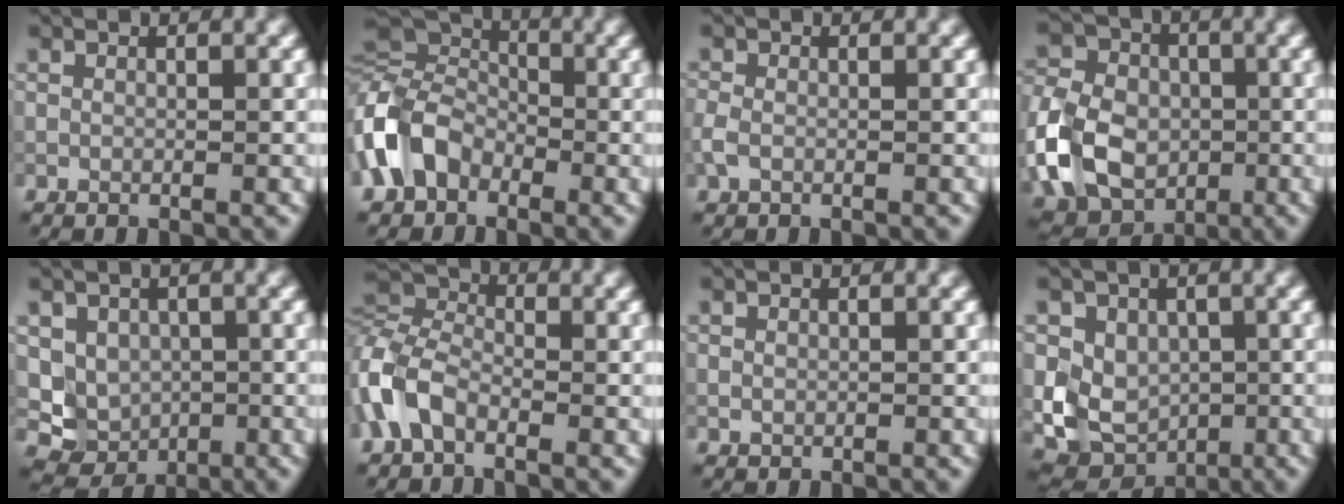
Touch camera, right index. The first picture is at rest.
{"total": 8.0, "force": [-2.8, 5.7, 4.9], "torque": [-0.105, 0.010, -0.079]}
{"total": 1.5, "force": [-0.6, 1.0, 0.9], "torque": [-0.025, 0.001, -0.017]}
{"total": 11.5, "force": [-3.0, 8.5, 7.1], "torque": [-0.172, -0.004, -0.076]}
{"total": 4.1, "force": [0.3, 3.8, 1.7], "torque": [-0.024, -0.017, 0.007]}
{"total": 5.5, "force": [-2.6, 3.4, 3.5], "torque": [-0.083, 0.008, -0.073]}
{"total": 0.5, "force": [0.1, 0.5, 0.2], "torque": [0.000, -0.002, 0.002]}
{"total": 7.2, "force": [0.1, 6.0, 3.9], "torque": [-0.051, -0.004, -0.002]}